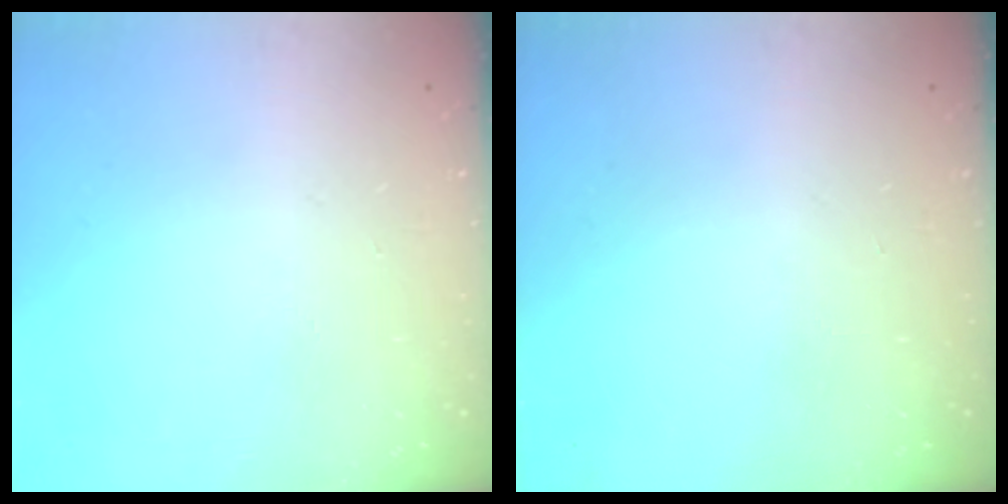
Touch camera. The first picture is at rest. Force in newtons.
{"total": 0.0}